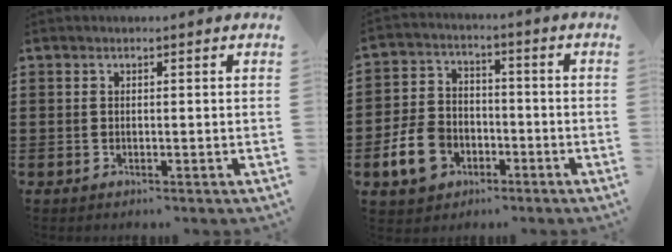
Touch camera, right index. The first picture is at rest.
{"total": 8.5, "force": [-3.5, 6.3, 4.5], "torque": [-0.122, 0.011, -0.068]}